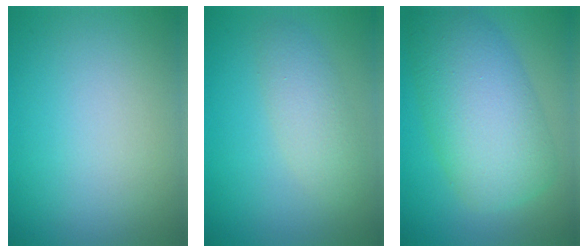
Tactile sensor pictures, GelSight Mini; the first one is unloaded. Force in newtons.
{"total": 2.8, "press": 2.8, "slide": 0.1}
{"total": 8.8, "press": 8.7, "slide": 0.3}